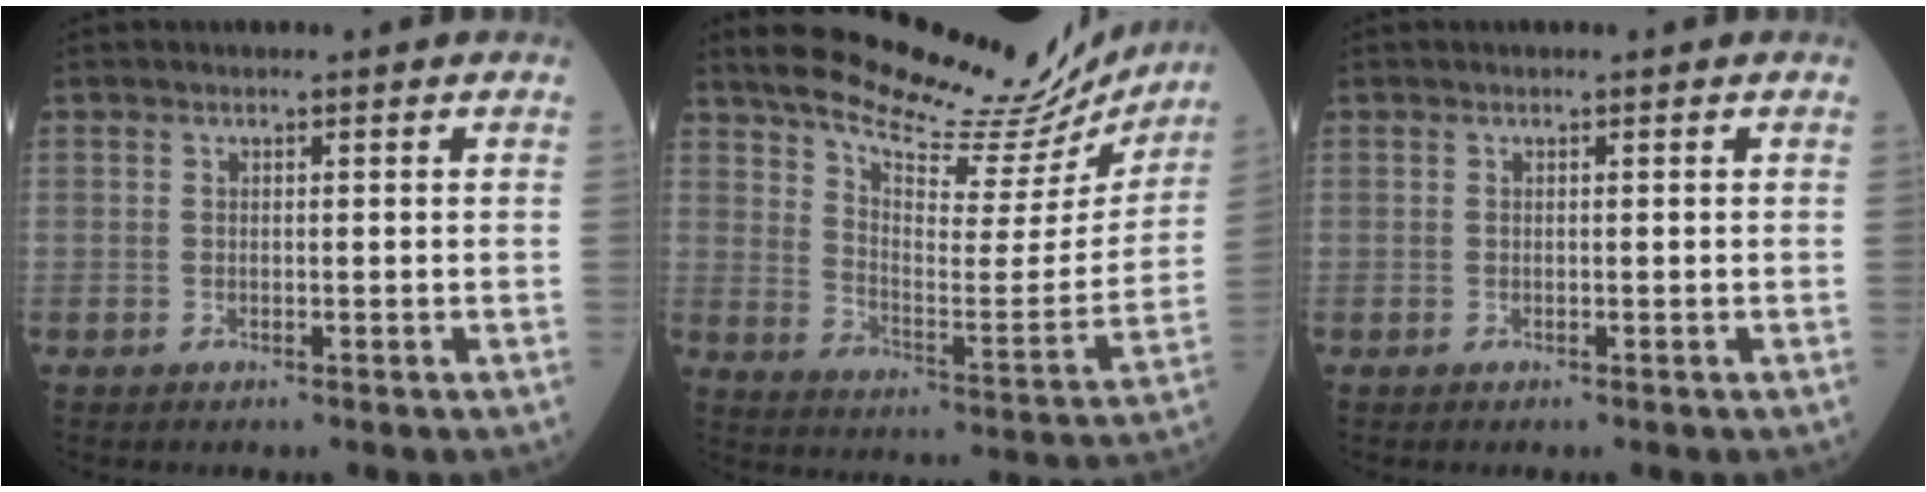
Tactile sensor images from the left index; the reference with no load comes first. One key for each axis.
{"total": 23.6, "fx": 21.6, "fy": 4.5, "fz": 8.4, "tx": -0.127, "ty": -0.041, "tz": 0.289}
{"total": 0.0}